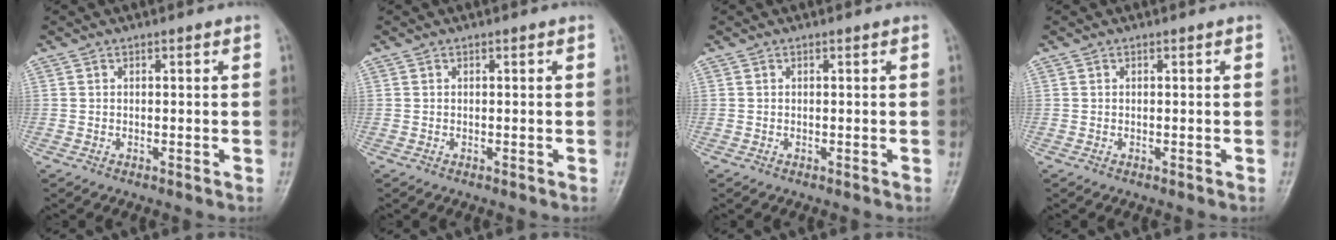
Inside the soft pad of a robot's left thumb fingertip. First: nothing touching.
{"total": 0.0}
{"total": 0.0}
{"total": 0.0}